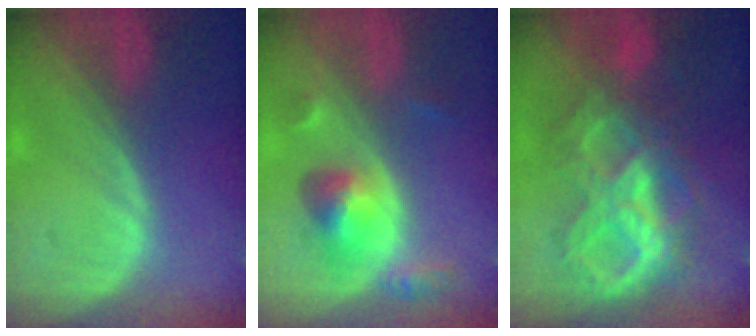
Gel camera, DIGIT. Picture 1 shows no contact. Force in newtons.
{"total": 5.9, "press": 5.6, "slide": 1.8}
{"total": 10.6, "press": 10.6, "slide": 1.2}